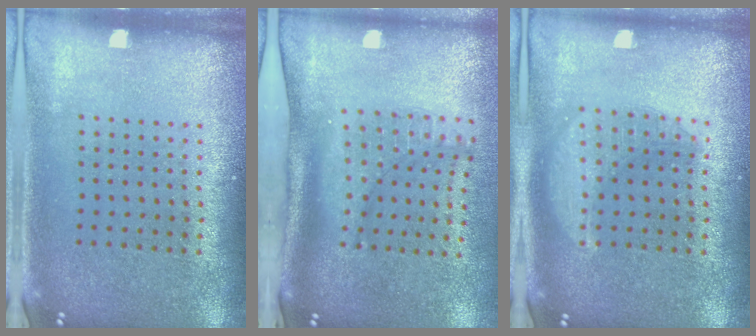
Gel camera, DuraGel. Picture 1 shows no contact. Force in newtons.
{"total": 2.3, "press": 1.6, "slide": 1.7}
{"total": 2.8, "press": 2.8, "slide": 0.3}